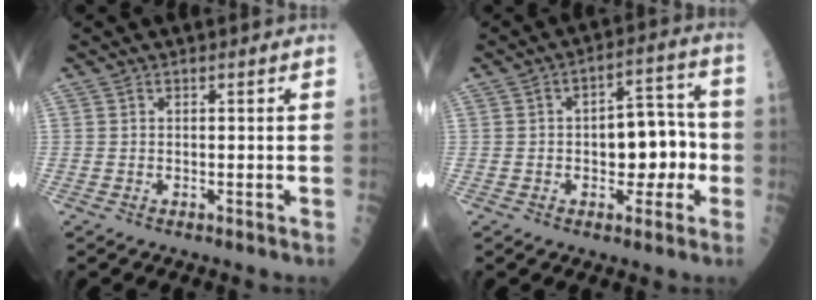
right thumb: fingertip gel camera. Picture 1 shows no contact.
{"total": 10.2, "force": [-1.4, 6.1, 8.1], "torque": [-0.064, 0.040, -0.021]}